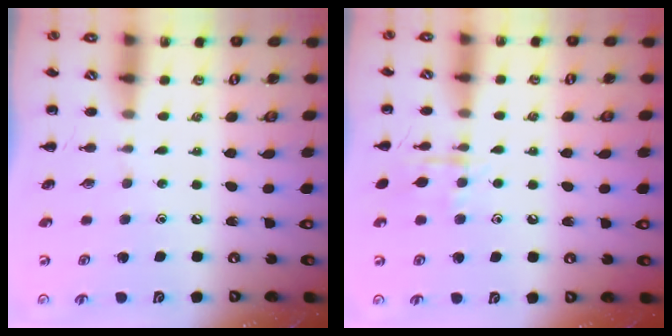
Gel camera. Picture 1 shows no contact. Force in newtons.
{"total": 8.4, "press": 8.4, "slide": 0.7}